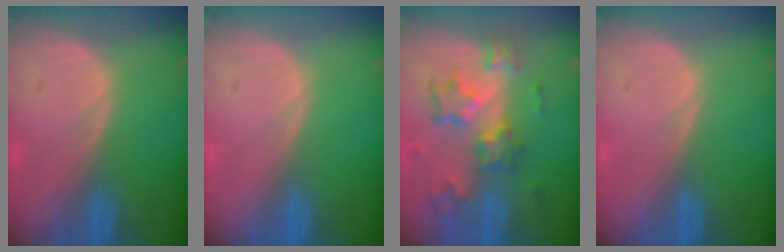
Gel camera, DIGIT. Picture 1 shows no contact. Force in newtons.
{"total": 0.0}
{"total": 8.6, "press": 7.5, "slide": 4.1}
{"total": 0.0}